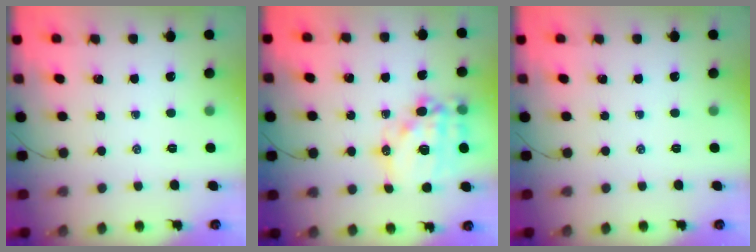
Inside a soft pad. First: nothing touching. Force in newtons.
{"total": 15.9, "press": 15.5, "slide": 3.5}
{"total": 0.0}